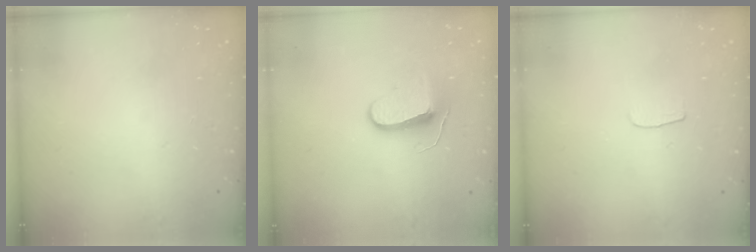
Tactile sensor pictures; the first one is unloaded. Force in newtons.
{"total": 8.8, "press": 8.8, "slide": 0.2}
{"total": 3.0, "press": 3.0, "slide": 0.3}